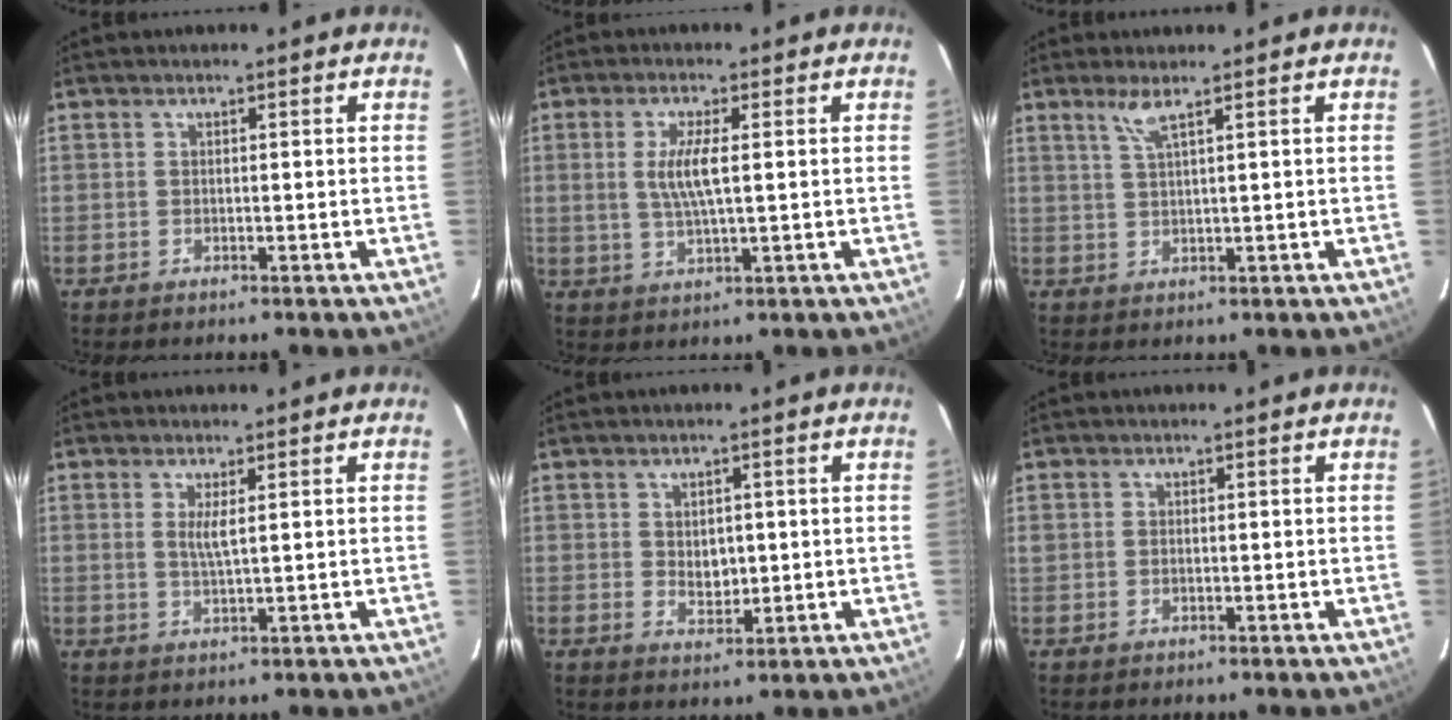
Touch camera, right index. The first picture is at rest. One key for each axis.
{"total": 5.8, "fx": 0.8, "fy": 1.2, "fz": 5.6, "tx": -0.112, "ty": -0.003, "tz": 0.017}
{"total": 2.7, "fx": 1.7, "fy": -0.4, "fz": 2.0, "tx": -0.044, "ty": -0.004, "tz": 0.037}
{"total": 2.8, "fx": 0.8, "fy": -0.1, "fz": 2.6, "tx": -0.052, "ty": -0.006, "tz": 0.013}
{"total": 3.7, "fx": 0.3, "fy": 2.8, "fz": 2.3, "tx": -0.036, "ty": -0.003, "tz": 0.010}
{"total": 0.7, "fx": 0.0, "fy": 0.6, "fz": 0.3, "tx": -0.005, "ty": 0.001, "tz": 0.000}